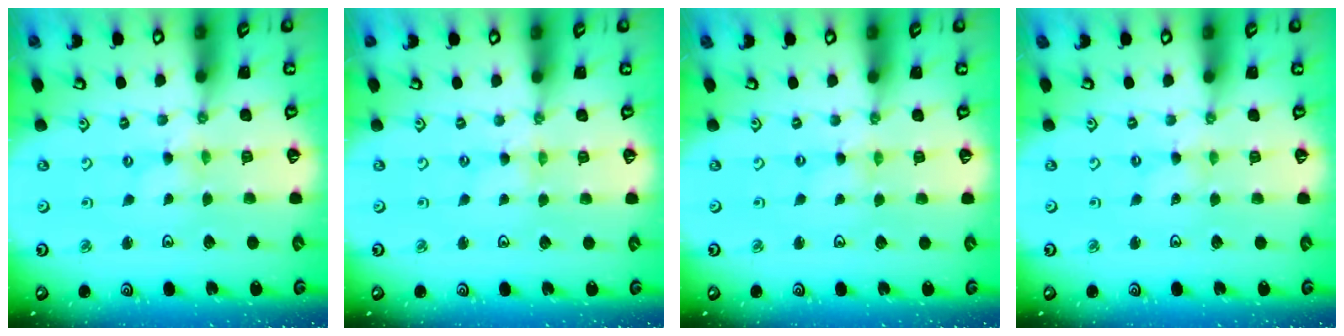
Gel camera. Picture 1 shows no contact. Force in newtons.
{"total": 0.0}
{"total": 0.0}
{"total": 0.0}